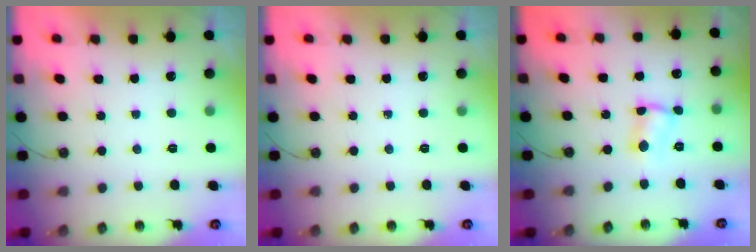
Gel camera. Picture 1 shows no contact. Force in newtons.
{"total": 0.0}
{"total": 2.3, "press": 2.3, "slide": 0.1}